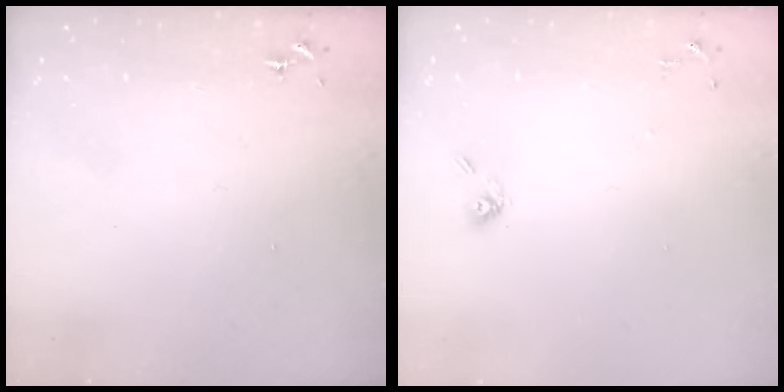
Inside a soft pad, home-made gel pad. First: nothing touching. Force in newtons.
{"total": 6.5, "press": 6.4, "slide": 1.5}